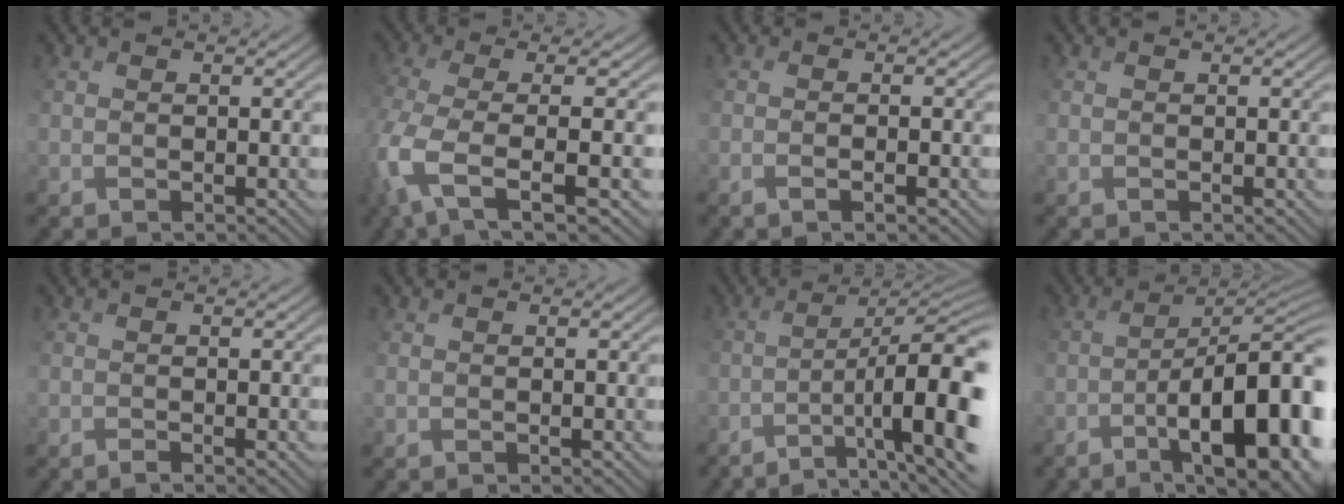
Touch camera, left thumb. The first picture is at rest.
{"total": 8.2, "force": [-2.1, 2.5, 7.5], "torque": [-0.166, -0.011, -0.044]}
{"total": 2.1, "force": [-0.8, 0.1, 2.0], "torque": [-0.029, 0.007, -0.022]}
{"total": 0.0}
{"total": 0.5, "force": [-0.3, -0.4, 0.2], "torque": [0.001, 0.002, -0.006]}
{"total": 0.0}
{"total": 13.7, "force": [-5.2, 3.4, 12.2], "torque": [-0.163, 0.006, -0.068]}
{"total": 16.7, "force": [-7.4, 4.8, 14.2], "torque": [-0.184, 0.002, -0.107]}